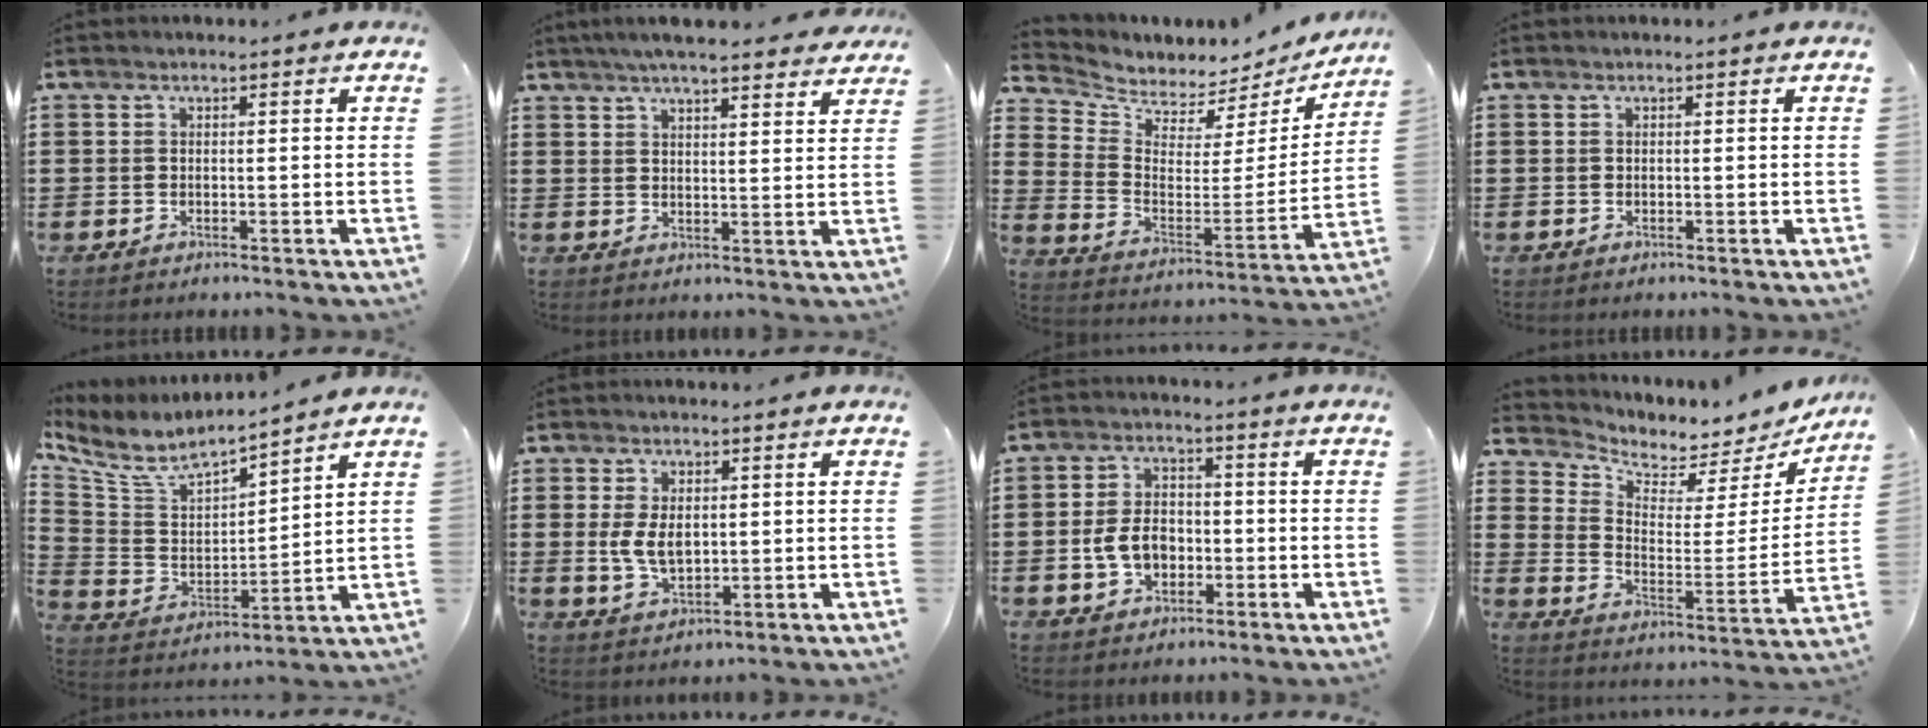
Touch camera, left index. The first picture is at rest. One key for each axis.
{"total": 5.5, "fx": 5.1, "fy": 0.4, "fz": 2.1, "tx": -0.054, "ty": -0.011, "tz": 0.092}
{"total": 3.9, "fx": 3.6, "fy": 1.4, "fz": -0.1, "tx": -0.031, "ty": -0.041, "tz": 0.057}
{"total": 0.0}
{"total": 7.3, "fx": 6.4, "fy": 2.3, "fz": 2.8, "tx": -0.090, "ty": -0.041, "tz": 0.109}
{"total": 5.1, "fx": 0.7, "fy": 3.0, "fz": 4.0, "tx": -0.089, "ty": 0.001, "tz": 0.006}
{"total": 6.3, "fx": -1.3, "fy": 4.3, "fz": 4.3, "tx": -0.094, "ty": 0.001, "tz": -0.031}
{"total": 4.0, "fx": 3.6, "fy": 1.7, "fz": 0.2, "tx": -0.035, "ty": -0.036, "tz": 0.058}